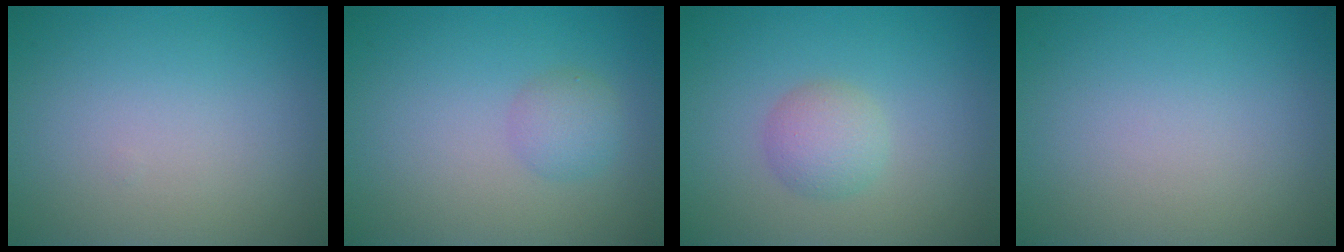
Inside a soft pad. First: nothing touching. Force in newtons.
{"total": 1.9, "press": 1.9, "slide": 0.1}
{"total": 2.4, "press": 2.4, "slide": 0.1}
{"total": 0.0}